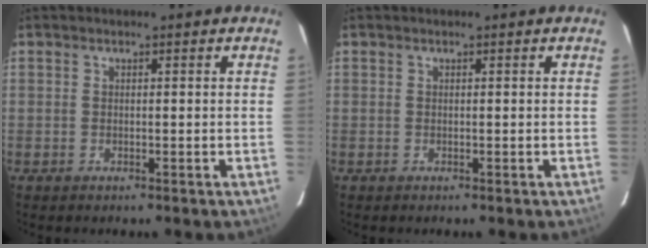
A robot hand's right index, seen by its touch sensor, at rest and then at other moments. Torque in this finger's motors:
{"motor_torque": [0.00, 0.00, 0.00, 0.00]}